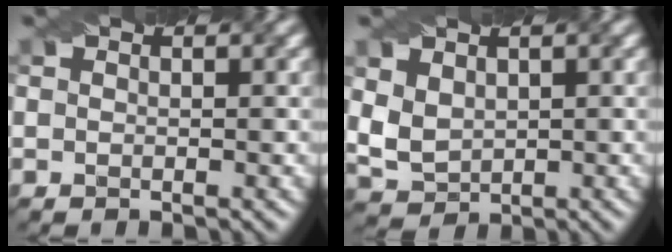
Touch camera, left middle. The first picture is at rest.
{"total": 3.4, "force": [1.1, 2.5, 2.0], "torque": [-0.053, 0.000, 0.028]}